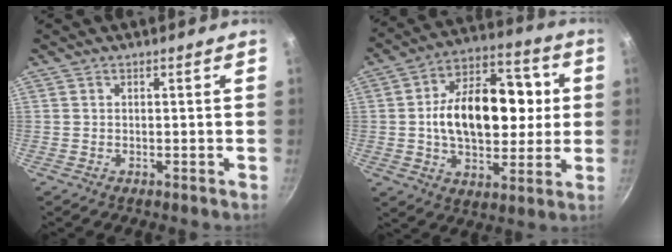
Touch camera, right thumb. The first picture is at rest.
{"total": 21.3, "force": [1.5, 12.9, 16.9], "torque": [-0.235, 0.023, 0.023]}